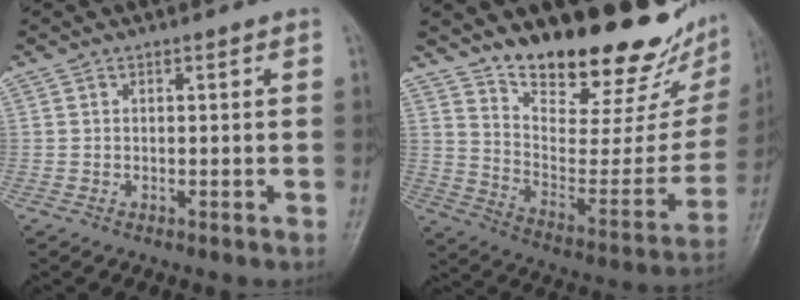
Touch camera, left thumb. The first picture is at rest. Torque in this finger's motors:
{"motor_torque": [0.60, 0.15, 0.65, -2.09, 0.05]}